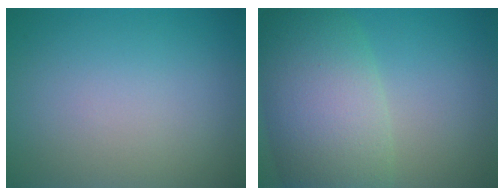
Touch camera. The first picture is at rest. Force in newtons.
{"total": 9.7, "press": 9.7, "slide": 0.4}